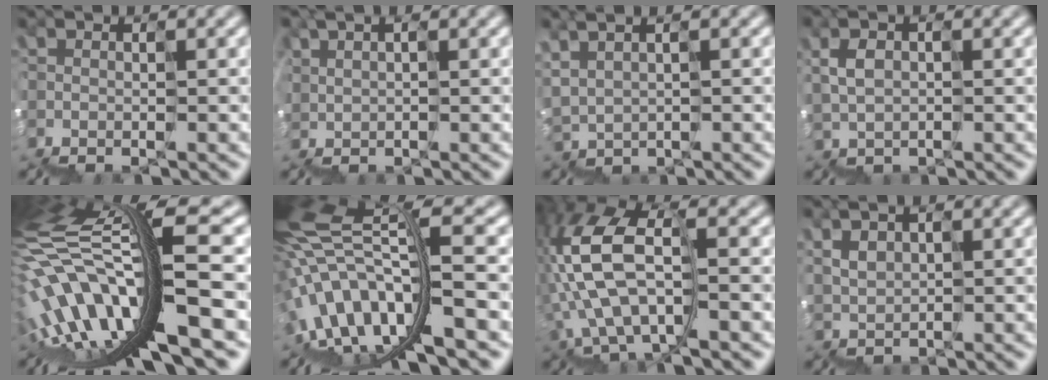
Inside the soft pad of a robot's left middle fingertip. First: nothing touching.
{"total": 4.6, "force": [1.5, 2.4, 3.6], "torque": [-0.047, 0.023, 0.038]}
{"total": 2.5, "force": [2.0, 0.7, 1.3], "torque": [-0.011, 0.030, 0.042]}
{"total": 1.1, "force": [1.1, 0.1, 0.2], "torque": [-0.017, 0.018, 0.022]}
{"total": 12.9, "force": [-2.3, 2.9, 12.4], "torque": [-0.248, 0.030, -0.023]}
{"total": 9.4, "force": [-0.7, 2.5, 9.0], "torque": [-0.176, 0.040, 0.000]}
{"total": 8.3, "force": [-0.7, 3.8, 7.3], "torque": [-0.180, 0.027, -0.011]}
{"total": 1.4, "force": [1.4, 0.1, 0.1], "torque": [-0.014, 0.023, 0.033]}